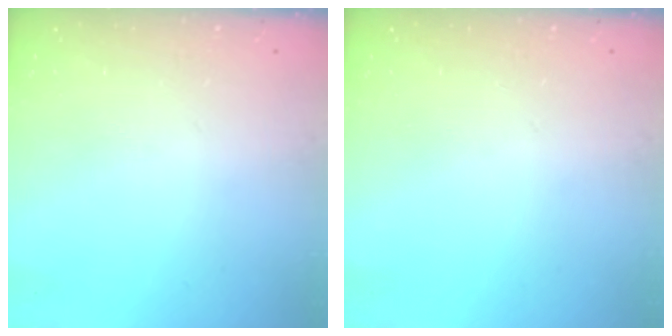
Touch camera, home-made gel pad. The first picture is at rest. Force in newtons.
{"total": 0.0}